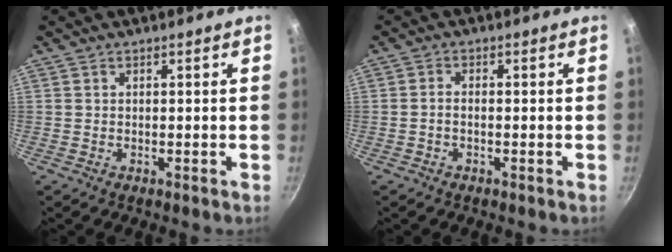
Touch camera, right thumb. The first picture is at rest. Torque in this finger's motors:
{"motor_torque": [-0.82, -0.15, -0.33, 0.11, 0.07]}